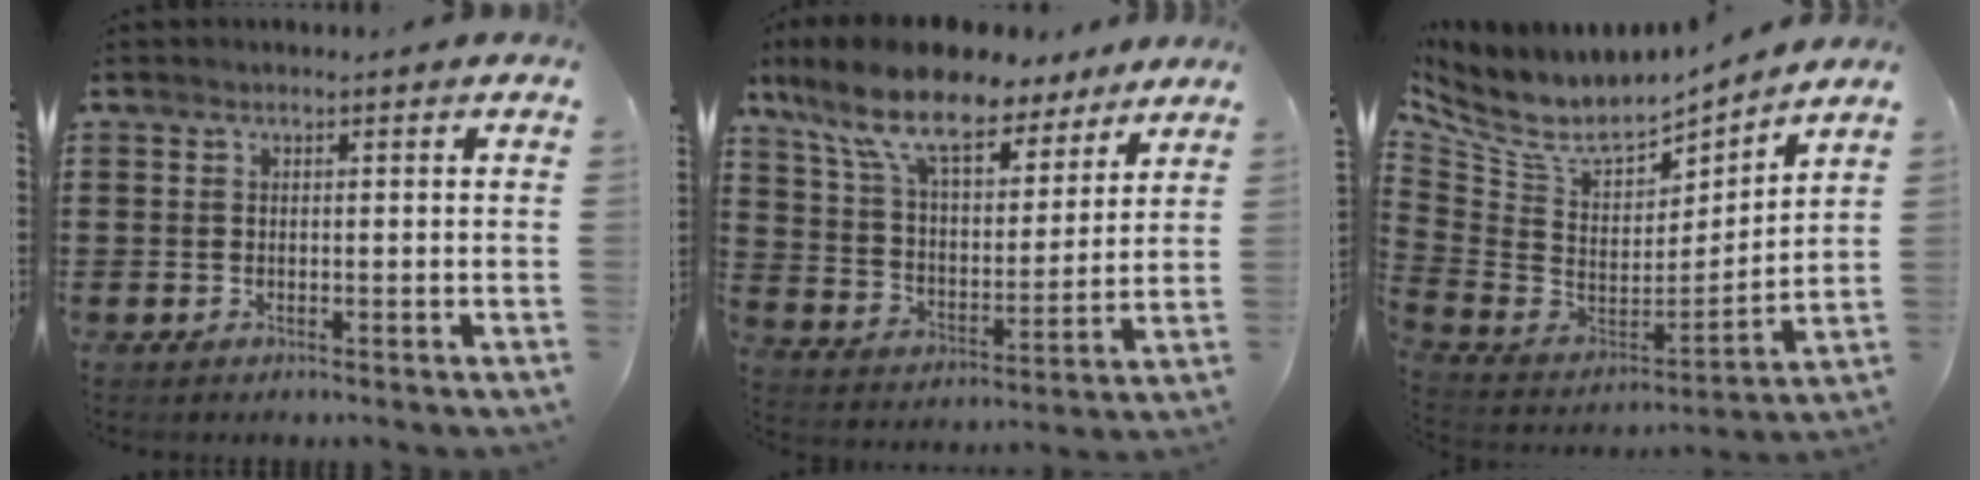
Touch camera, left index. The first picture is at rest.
{"total": 12.6, "force": [9.9, 3.6, 6.9], "torque": [-0.171, -0.040, 0.175]}
{"total": 7.1, "force": [5.6, 2.9, 3.3], "torque": [-0.095, -0.046, 0.096]}